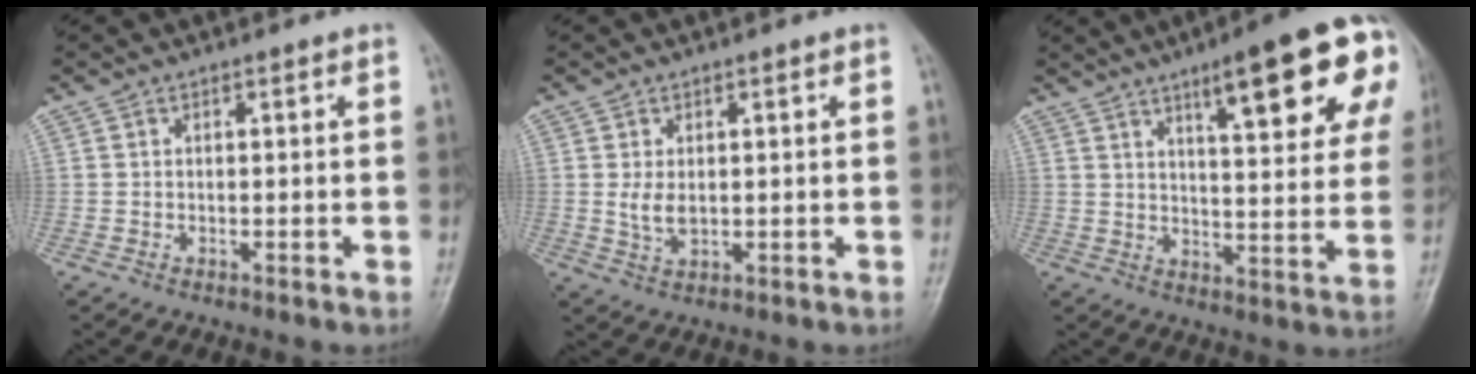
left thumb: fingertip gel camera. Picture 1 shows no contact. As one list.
[{"total": 3.4, "force": [0.4, 2.0, 2.6], "torque": [-0.048, -0.010, 0.013]}, {"total": 19.0, "force": [9.2, 4.5, 16.0], "torque": [-0.185, -0.023, 0.121]}]